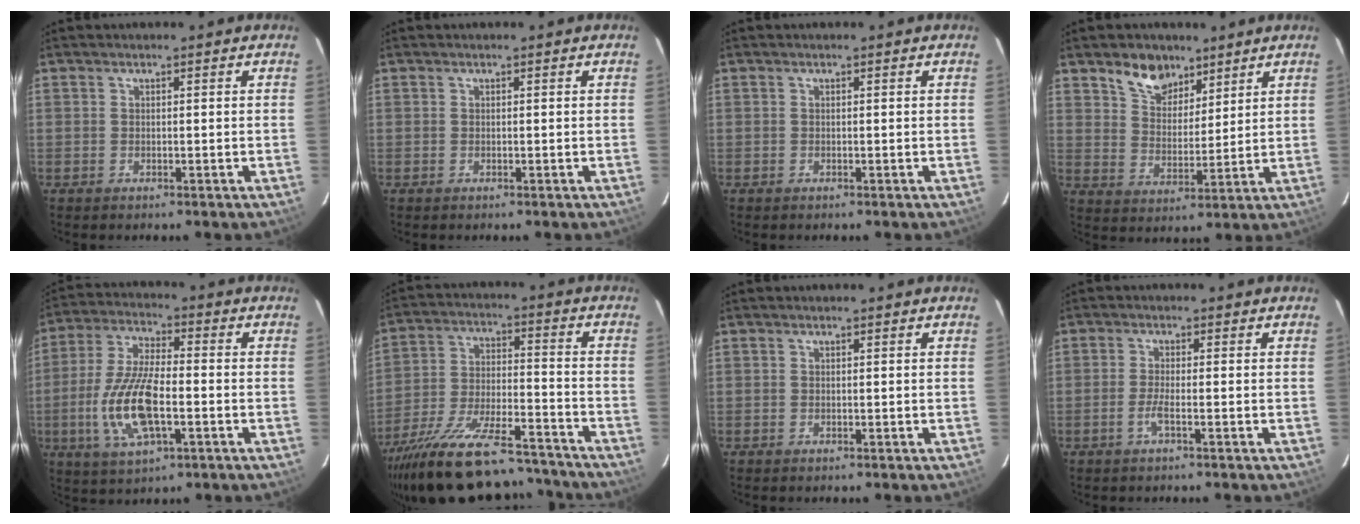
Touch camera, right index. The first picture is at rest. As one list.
[{"total": 0.0}, {"total": 0.0}, {"total": 8.4, "force": [5.9, 5.0, 3.2], "torque": [-0.052, 0.011, 0.109]}, {"total": 14.1, "force": [-3.5, 5.2, 12.6], "torque": [-0.267, -0.005, -0.065]}, {"total": 27.0, "force": [-22.4, 7.7, 12.8], "torque": [-0.244, -0.034, -0.335]}, {"total": 0.0}, {"total": 2.2, "force": [-1.1, -0.1, 1.9], "torque": [-0.040, -0.003, -0.024]}]